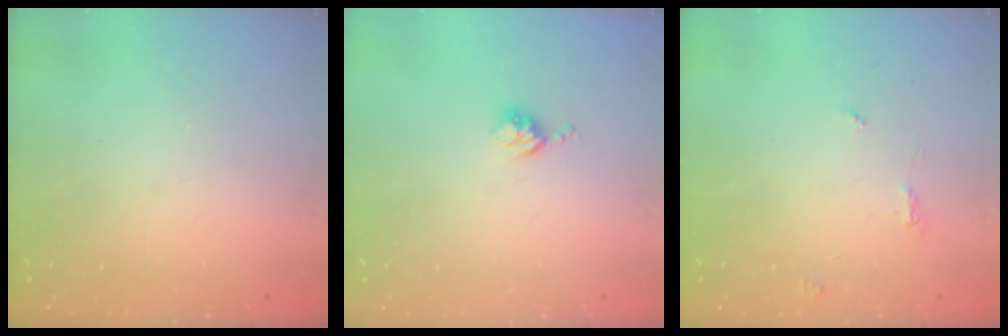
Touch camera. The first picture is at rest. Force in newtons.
{"total": 3.6, "press": 3.6, "slide": 0.6}
{"total": 5.6, "press": 5.6, "slide": 0.4}